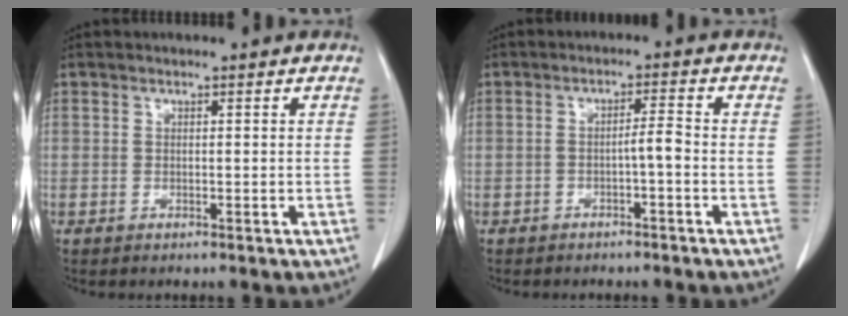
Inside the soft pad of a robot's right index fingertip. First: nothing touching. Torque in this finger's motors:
{"motor_torque": [0.42, -0.37, 0.24, 0.05]}